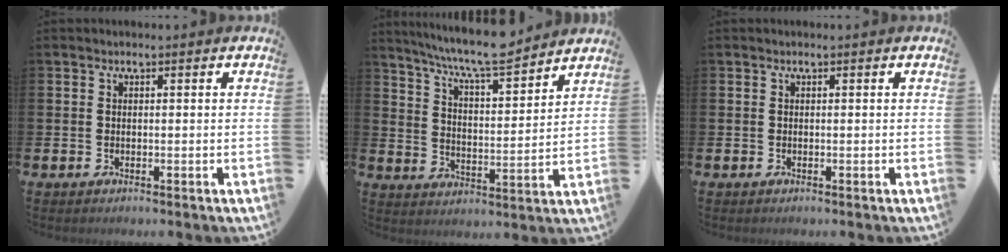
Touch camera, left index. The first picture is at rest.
{"total": 8.4, "force": [7.9, 0.3, 2.9], "torque": [-0.080, -0.051, 0.139]}
{"total": 0.0}